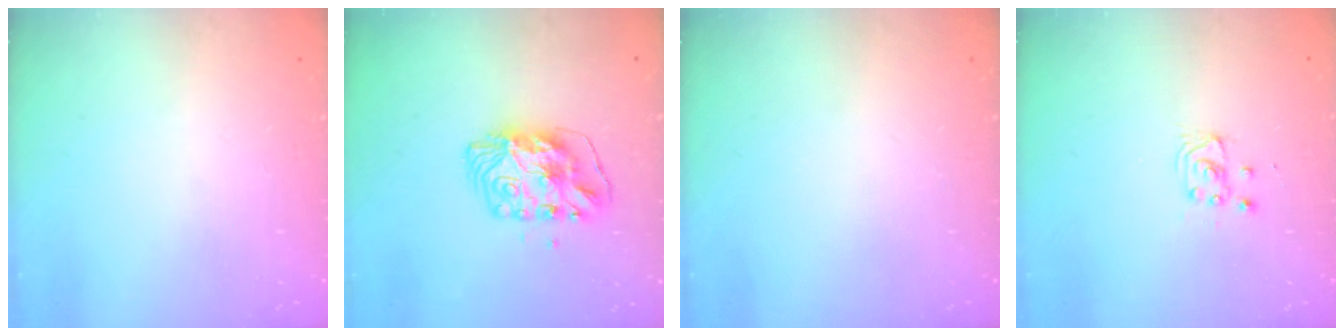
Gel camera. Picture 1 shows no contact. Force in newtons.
{"total": 10.3, "press": 10.3, "slide": 0.8}
{"total": 0.0}
{"total": 2.9, "press": 2.9, "slide": 0.4}